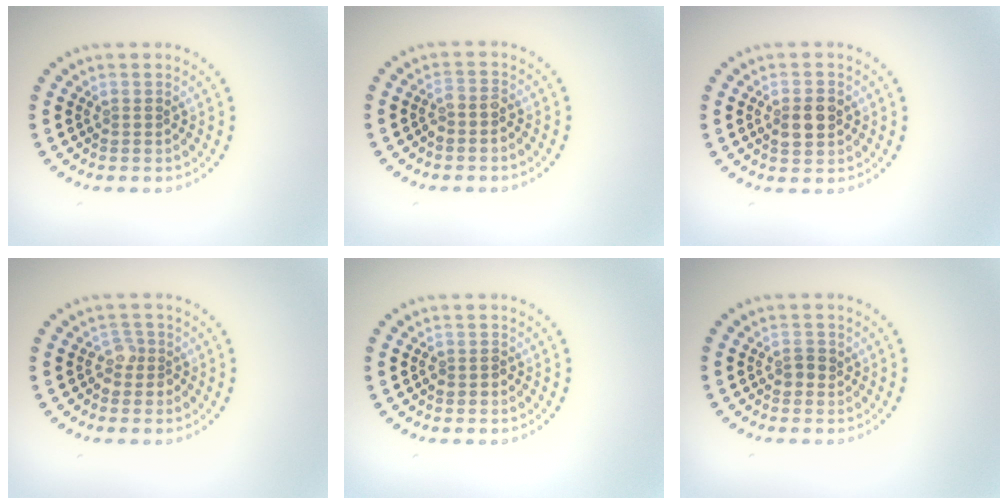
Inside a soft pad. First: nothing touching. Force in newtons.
{"total": 1.2, "press": 0.9, "slide": 0.8}
{"total": 2.8, "press": 2.8, "slide": 0.1}
{"total": 1.7, "press": 1.4, "slide": 1.0}
{"total": 0.9, "press": 0.8, "slide": 0.4}
{"total": 1.2, "press": 1.2, "slide": 0.3}